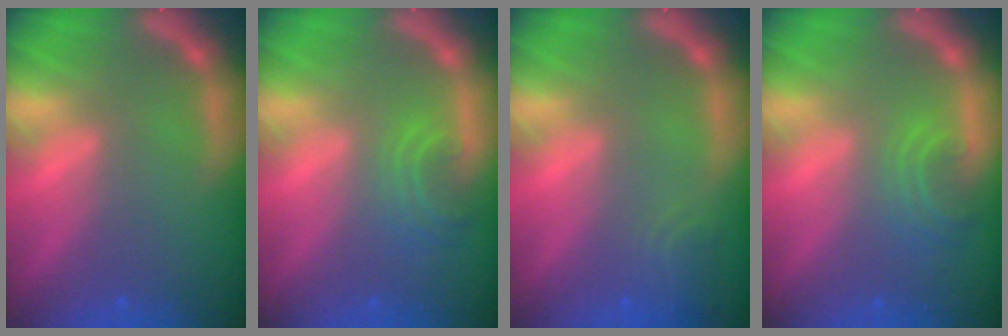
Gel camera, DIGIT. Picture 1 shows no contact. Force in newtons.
{"total": 2.9}
{"total": 2.4}
{"total": 2.9}